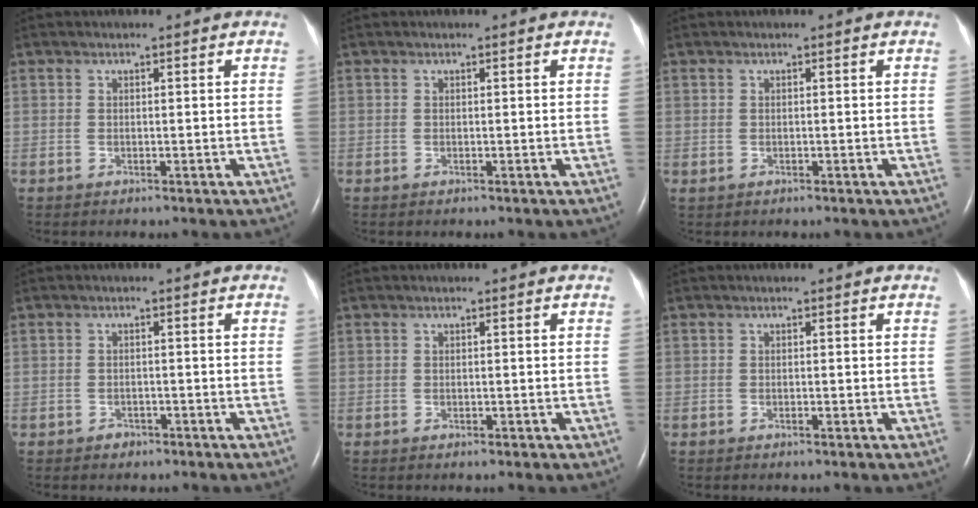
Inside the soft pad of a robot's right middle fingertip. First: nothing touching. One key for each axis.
{"total": 0.0}
{"total": 0.0}
{"total": 1.4, "fx": -1.0, "fy": 1.0, "fz": 0.1, "tx": -0.004, "ty": 0.003, "tz": -0.016}
{"total": 0.9, "fx": -0.5, "fy": 0.5, "fz": 0.6, "tx": -0.012, "ty": 0.000, "tz": -0.004}
{"total": 0.5, "fx": -0.4, "fy": 0.1, "fz": 0.4, "tx": -0.008, "ty": 0.000, "tz": -0.005}